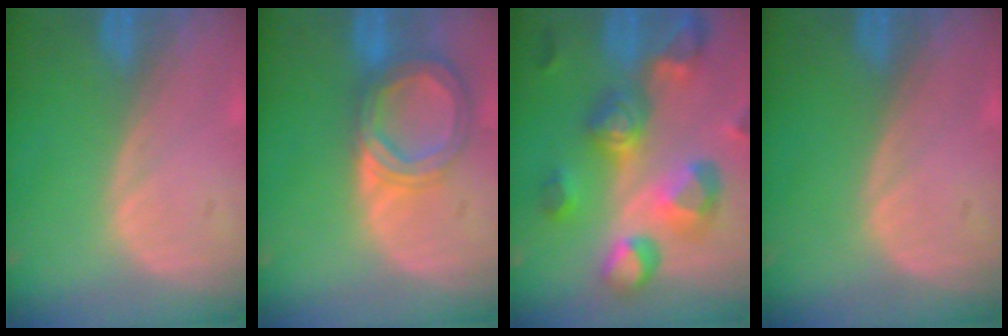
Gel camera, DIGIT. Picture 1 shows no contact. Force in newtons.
{"total": 6.7, "press": 6.2, "slide": 2.5}
{"total": 11.3, "press": 10.1, "slide": 5.1}
{"total": 0.0}